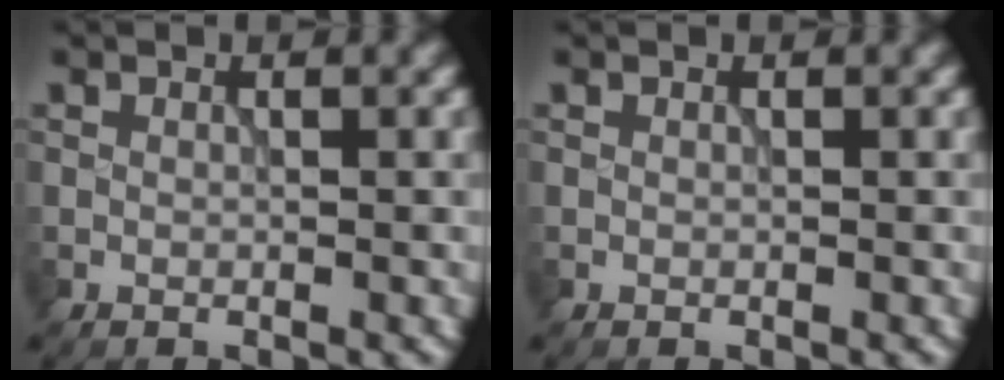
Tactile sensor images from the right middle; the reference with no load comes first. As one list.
[{"total": 0.0}]